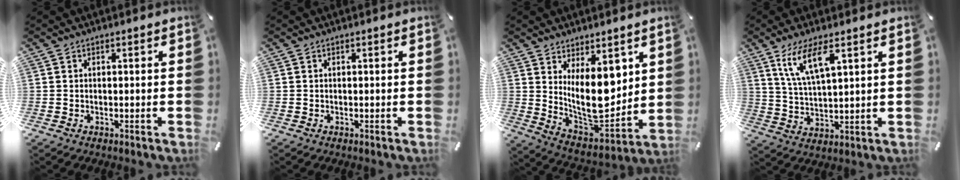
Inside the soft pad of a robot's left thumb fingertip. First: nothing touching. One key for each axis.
{"total": 0.0}
{"total": 14.2, "fx": 5.4, "fy": 7.3, "fz": 10.9, "tx": -0.185, "ty": -0.061, "tz": 0.101}
{"total": 9.5, "fx": 5.7, "fy": 2.8, "fz": 7.1, "tx": -0.160, "ty": -0.007, "tz": 0.103}